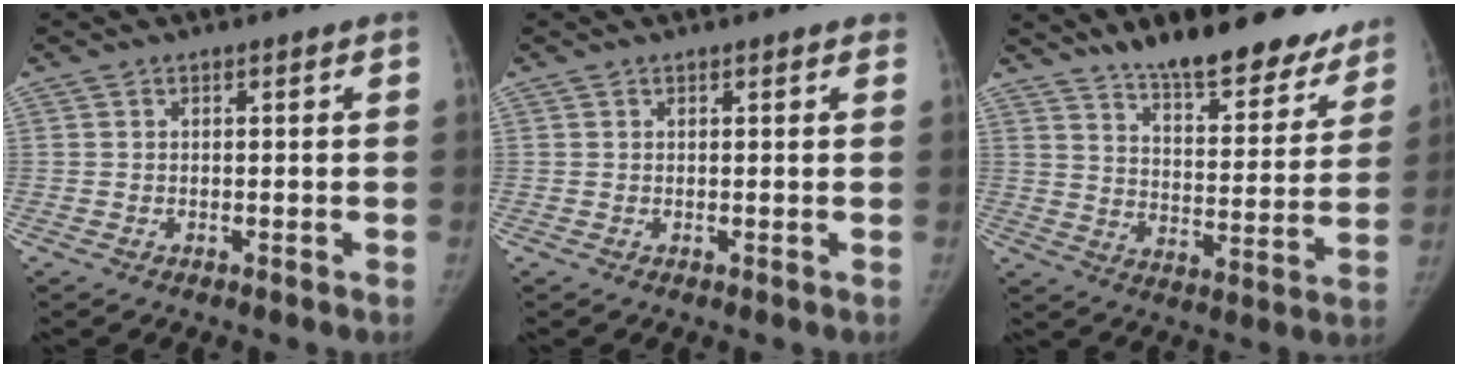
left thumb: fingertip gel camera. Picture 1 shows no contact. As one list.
[{"total": 0.6, "force": [0.4, 0.3, 0.2], "torque": [-0.002, 0.000, 0.002]}, {"total": 20.2, "force": [16.3, 6.7, 9.8], "torque": [-0.091, -0.090, 0.234]}]